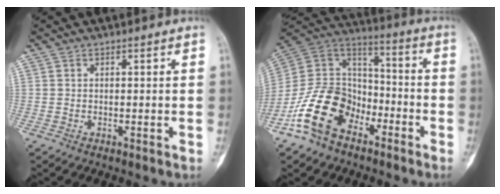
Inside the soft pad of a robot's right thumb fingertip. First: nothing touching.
{"total": 16.8, "force": [-9.2, 11.1, 8.6], "torque": [-0.141, 0.082, -0.178]}